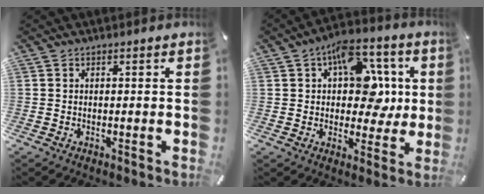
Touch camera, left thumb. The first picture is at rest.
{"total": 14.6, "force": [4.5, 9.5, 10.1], "torque": [-0.134, -0.022, 0.082]}